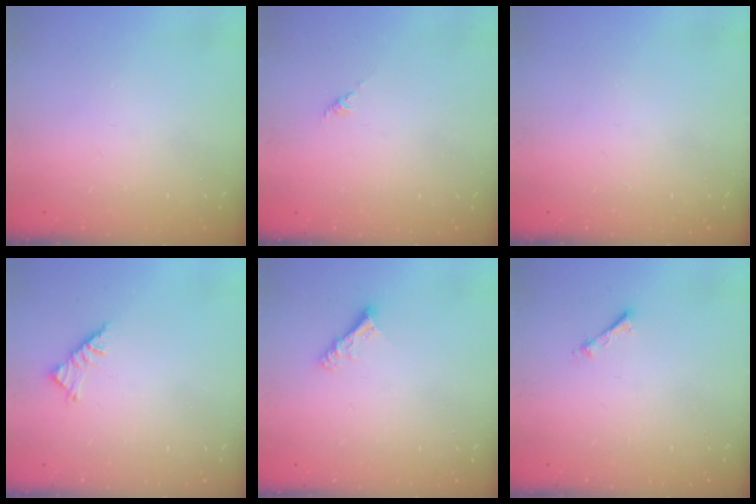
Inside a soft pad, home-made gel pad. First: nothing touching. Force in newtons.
{"total": 0.0}
{"total": 0.0}
{"total": 4.7, "press": 4.7, "slide": 0.9}
{"total": 6.1, "press": 6.1, "slide": 0.5}
{"total": 2.7, "press": 2.7, "slide": 0.4}